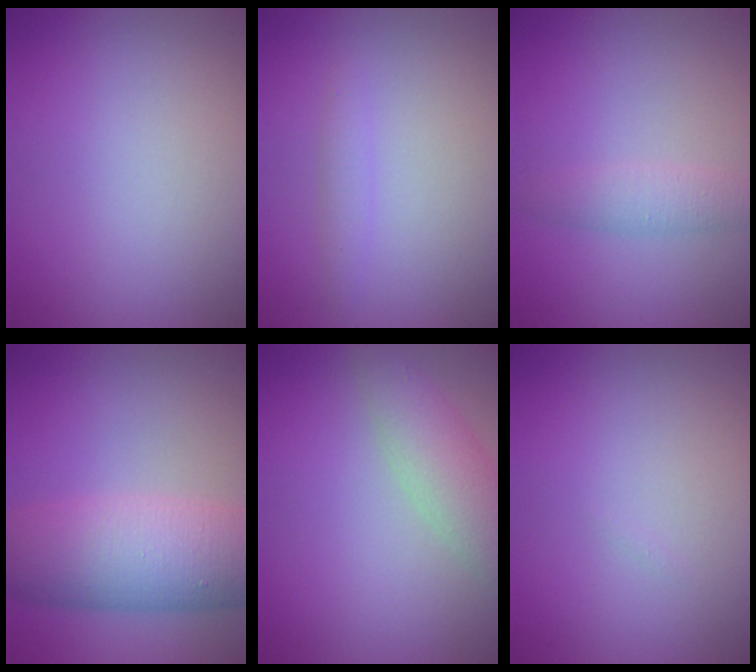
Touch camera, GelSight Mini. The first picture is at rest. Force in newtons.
{"total": 1.1, "press": 1.1, "slide": 0.0}
{"total": 2.0, "press": 2.0, "slide": 0.1}
{"total": 9.3, "press": 9.3, "slide": 0.2}
{"total": 3.8, "press": 3.8, "slide": 0.1}
{"total": 0.0}